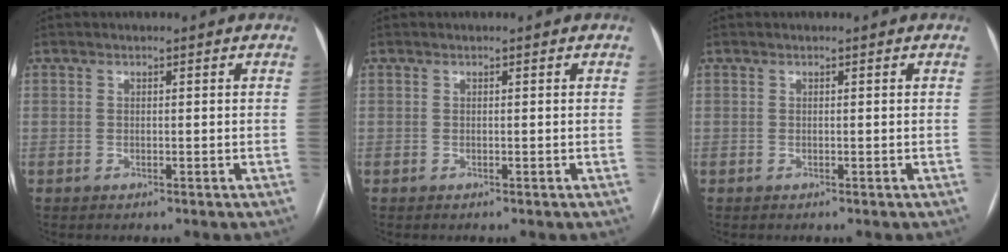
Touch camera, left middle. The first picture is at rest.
{"total": 0.0}
{"total": 0.0}